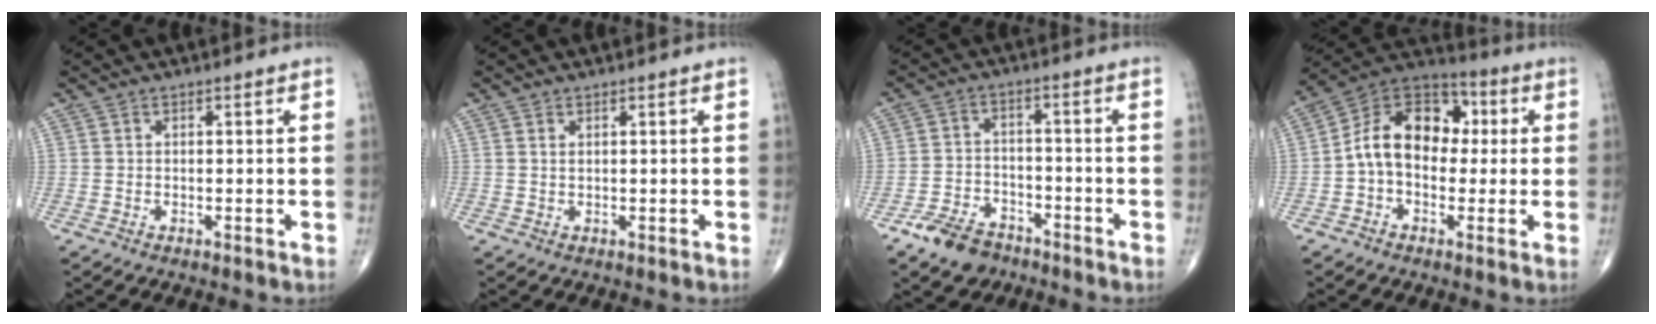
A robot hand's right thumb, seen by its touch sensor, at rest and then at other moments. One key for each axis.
{"total": 0.7, "fx": 0.4, "fy": 0.3, "fz": 0.5, "tx": -0.010, "ty": 0.002, "tz": 0.009}
{"total": 7.7, "fx": -5.5, "fy": 4.6, "fz": 2.8, "tx": -0.038, "ty": 0.030, "tz": -0.102}
{"total": 14.3, "fx": 0.3, "fy": 10.0, "fz": 10.2, "tx": -0.141, "ty": 0.041, "tz": -0.010}